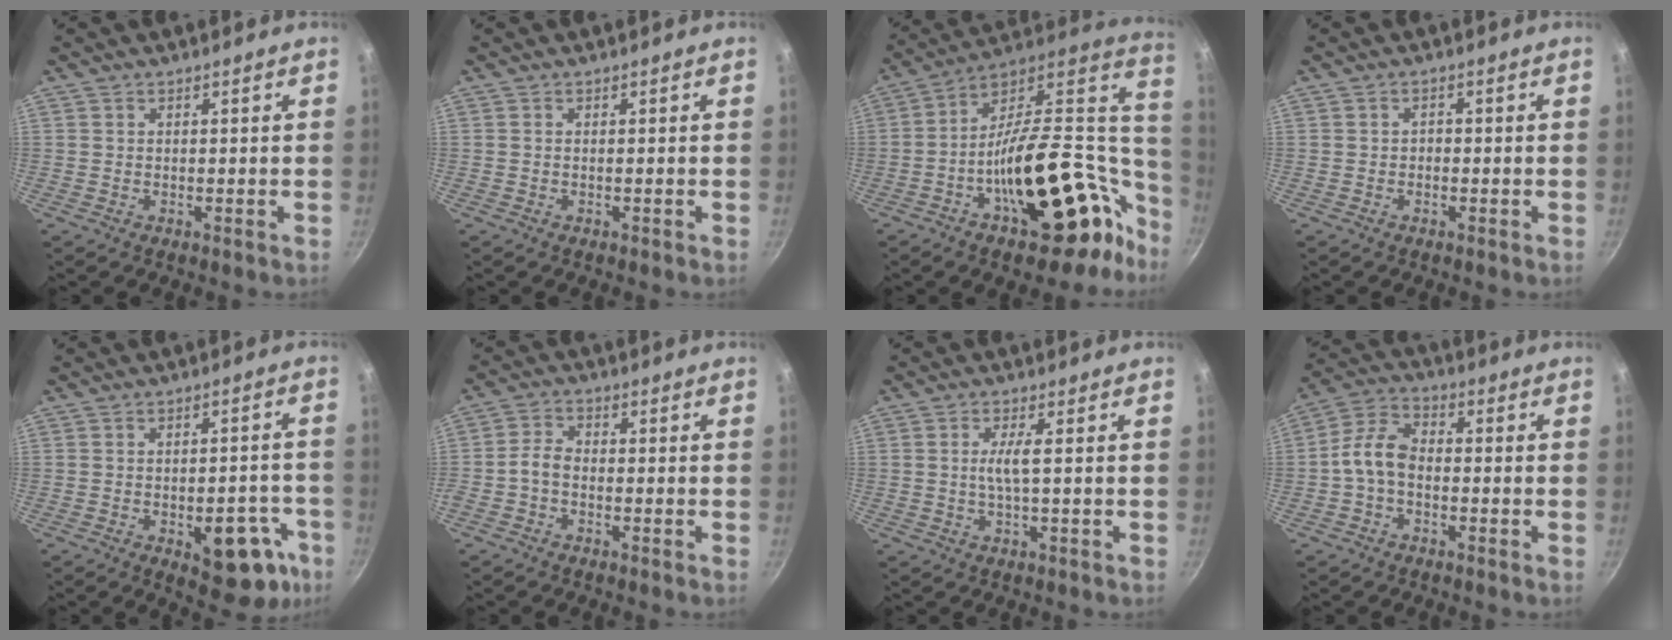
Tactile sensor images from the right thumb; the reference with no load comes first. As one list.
[{"total": 0.0}, {"total": 32.3, "force": [-7.4, 17.1, 26.3], "torque": [-0.345, 0.068, -0.099]}, {"total": 1.2, "force": [-0.3, 0.9, 0.6], "torque": [-0.009, 0.005, -0.007]}, {"total": 13.5, "force": [-5.5, 6.6, 10.4], "torque": [-0.069, 0.030, -0.064]}, {"total": 3.4, "force": [-1.5, 2.0, 2.3], "torque": [-0.054, 0.021, -0.040]}, {"total": 3.3, "force": [0.1, 0.3, 3.3], "torque": [-0.075, 0.003, 0.003]}, {"total": 7.5, "force": [-1.5, 4.7, 5.7], "torque": [-0.109, 0.034, -0.043]}]